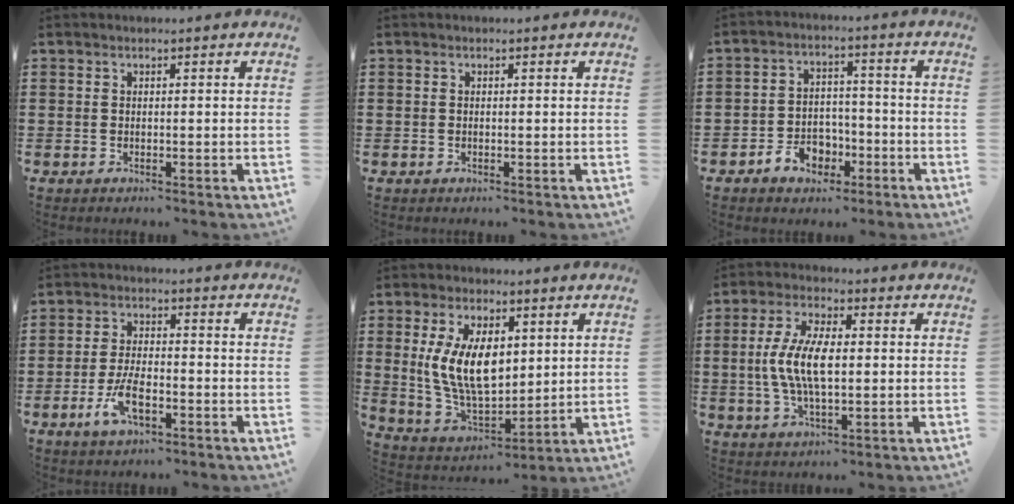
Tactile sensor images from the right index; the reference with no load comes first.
{"total": 0.0}
{"total": 5.2, "force": [-2.8, 3.8, 2.1], "torque": [-0.036, 0.011, -0.055]}
{"total": 5.5, "force": [-2.5, 2.3, 4.4], "torque": [-0.099, 0.002, -0.050]}
{"total": 10.8, "force": [2.2, 6.0, 8.8], "torque": [-0.185, 0.005, 0.040]}
{"total": 8.6, "force": [-0.1, 3.5, 7.9], "torque": [-0.178, -0.002, -0.011]}